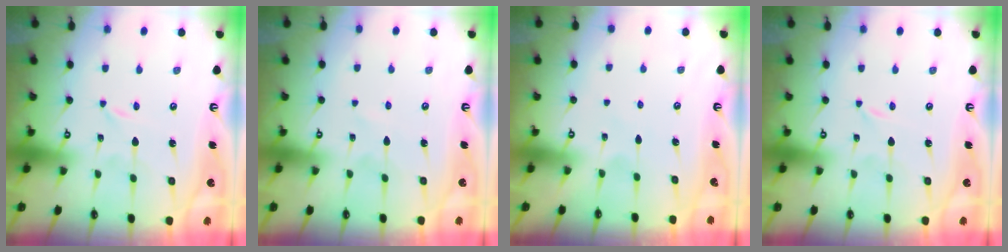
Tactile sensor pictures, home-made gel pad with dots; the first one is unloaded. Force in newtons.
{"total": 3.6, "press": 3.5, "slide": 0.4}
{"total": 3.1, "press": 3.1, "slide": 0.4}
{"total": 0.0}